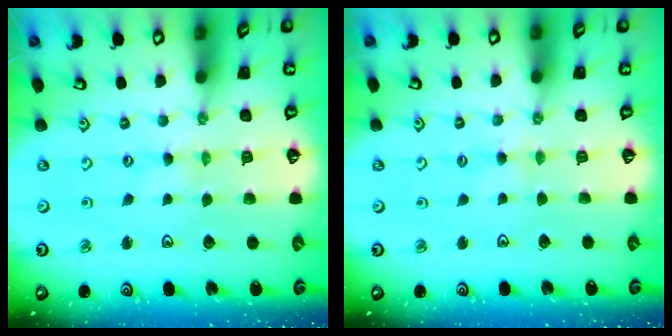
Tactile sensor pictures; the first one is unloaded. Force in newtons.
{"total": 2.0, "press": 2.0, "slide": 0.3}